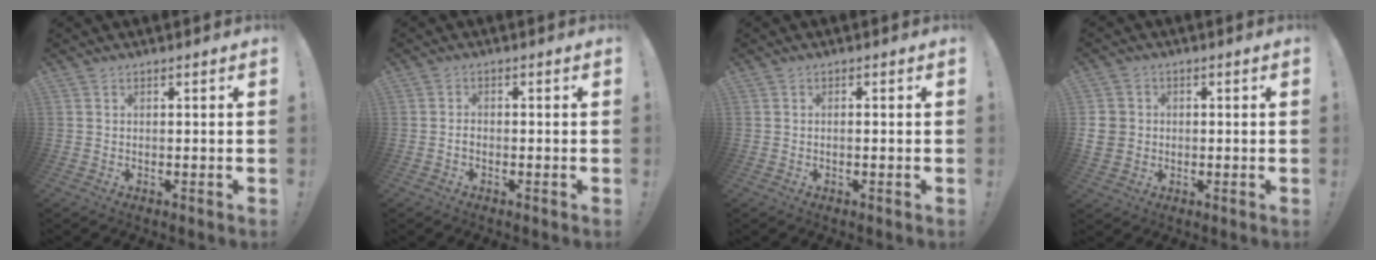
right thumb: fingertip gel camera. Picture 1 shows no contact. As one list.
[{"total": 0.5, "force": [-0.4, 0.2, 0.2], "torque": [-0.008, 0.004, -0.006]}, {"total": 1.0, "force": [-0.6, 0.0, 0.8], "torque": [-0.022, 0.003, -0.011]}, {"total": 5.6, "force": [0.1, 5.3, 1.9], "torque": [-0.043, 0.007, 0.005]}]